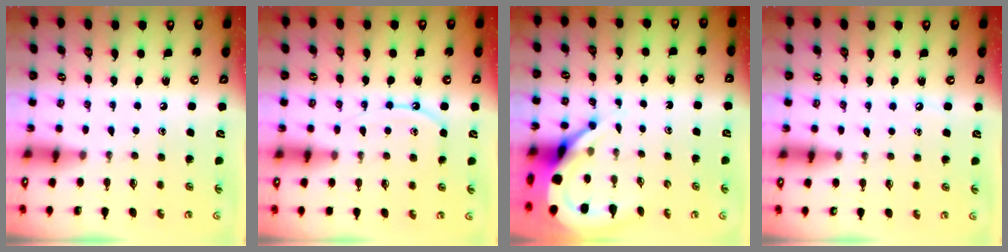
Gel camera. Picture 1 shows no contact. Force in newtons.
{"total": 8.2, "press": 8.1, "slide": 0.9}
{"total": 6.5, "press": 6.5, "slide": 0.7}
{"total": 4.4, "press": 4.4, "slide": 0.5}